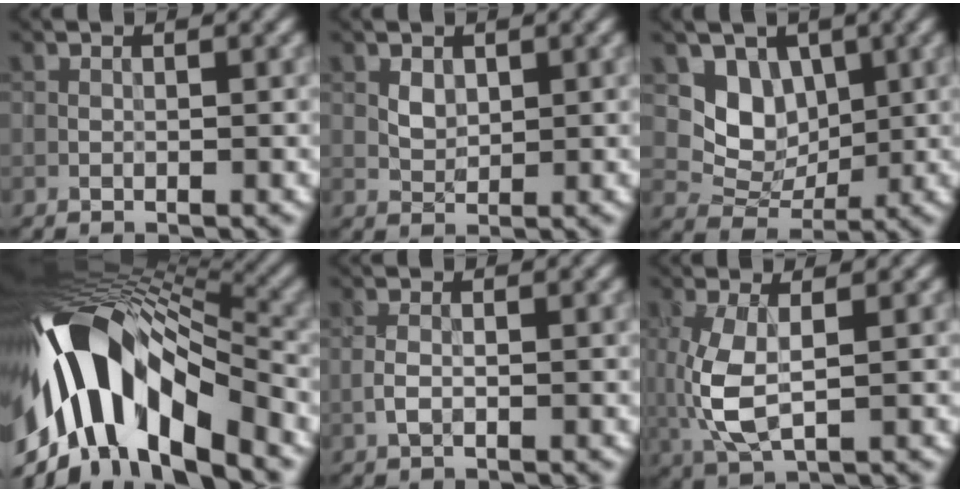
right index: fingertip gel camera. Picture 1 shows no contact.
{"total": 1.2, "force": [0.7, 0.8, 0.3], "torque": [-0.008, 0.003, 0.018]}
{"total": 4.2, "force": [1.6, 3.4, 1.9], "torque": [-0.032, -0.006, 0.025]}
{"total": 14.5, "force": [-4.3, 7.3, 11.8], "torque": [-0.209, 0.018, -0.077]}
{"total": 0.7, "force": [-0.2, 0.2, 0.6], "torque": [-0.014, 0.004, -0.008]}
{"total": 4.1, "force": [0.2, 1.7, 3.8], "torque": [-0.100, -0.002, 0.005]}